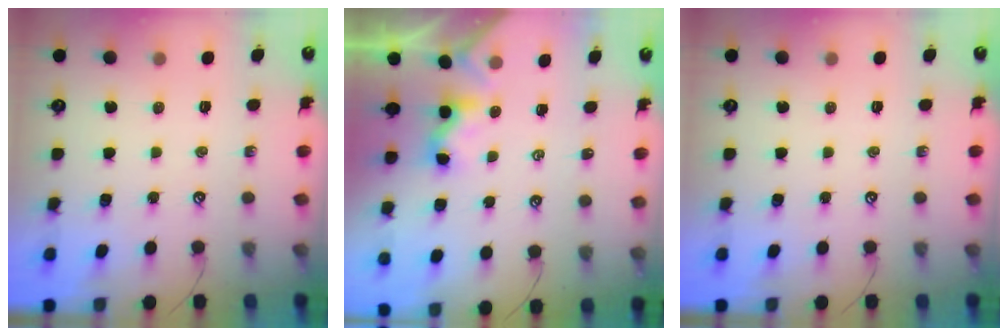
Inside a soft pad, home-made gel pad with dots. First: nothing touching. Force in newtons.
{"total": 1.2, "press": 1.1, "slide": 0.5}
{"total": 0.0}